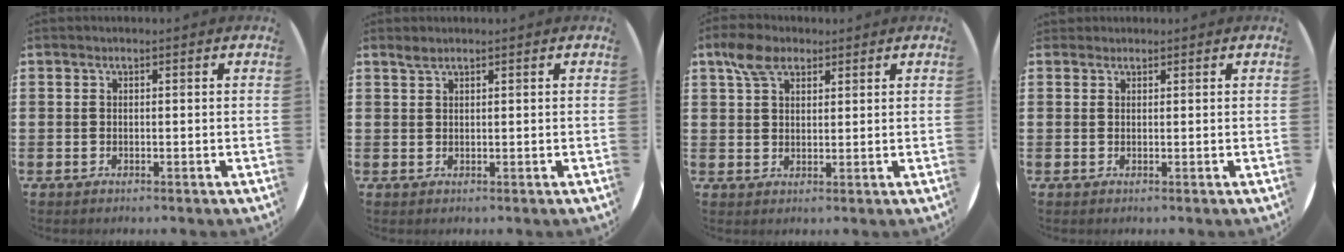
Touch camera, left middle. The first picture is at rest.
{"total": 1.0, "force": [1.0, 0.0, 0.4], "torque": [-0.008, 0.002, 0.017]}
{"total": 4.6, "force": [3.1, 2.5, 2.3], "torque": [-0.045, 0.007, 0.056]}
{"total": 0.6, "force": [0.6, 0.2, -0.2], "torque": [0.003, 0.003, 0.012]}